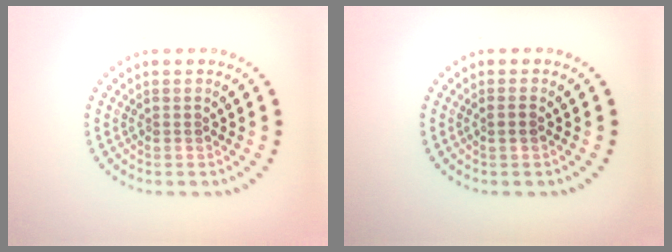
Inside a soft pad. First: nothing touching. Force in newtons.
{"total": 0.9, "press": 0.7, "slide": 0.6}